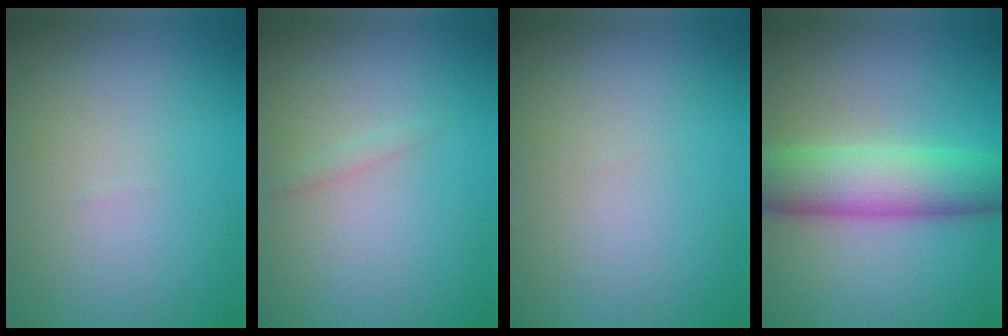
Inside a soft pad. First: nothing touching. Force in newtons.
{"total": 0.6, "press": 0.6, "slide": 0.1}
{"total": 0.0}
{"total": 7.5, "press": 7.5, "slide": 0.3}